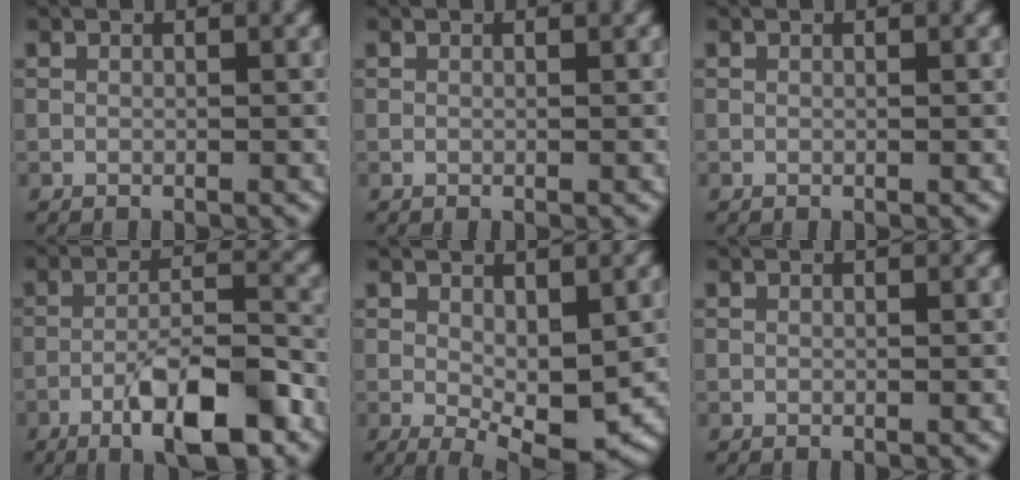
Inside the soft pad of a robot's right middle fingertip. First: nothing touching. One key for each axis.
{"total": 0.0}
{"total": 0.0}
{"total": 8.2, "fx": -4.5, "fy": 2.0, "fz": 6.5, "tx": -0.109, "ty": 0.010, "tz": -0.077}
{"total": 4.7, "fx": -0.2, "fy": 1.9, "fz": 4.3, "tx": -0.071, "ty": -0.008, "tz": 0.000}
{"total": 0.0}